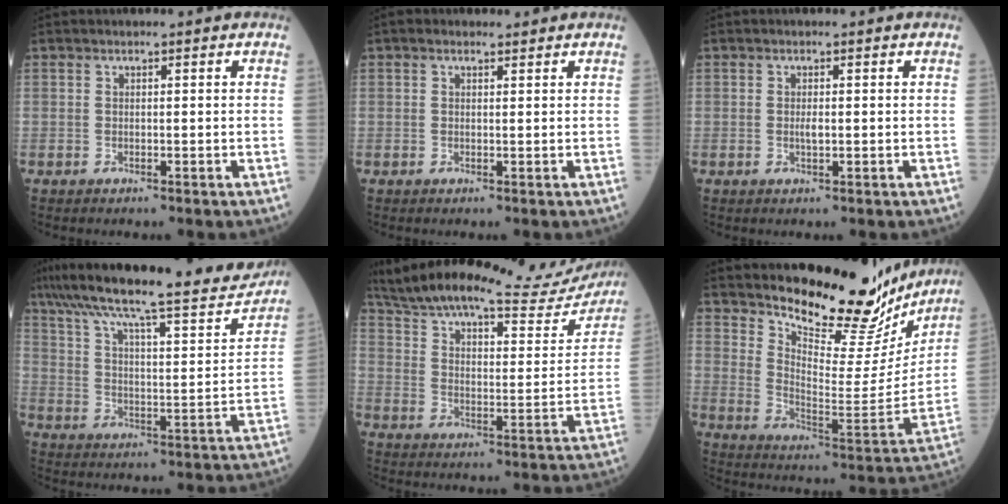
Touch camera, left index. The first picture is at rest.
{"total": 1.1, "force": [0.8, 0.6, 0.6], "torque": [-0.019, 0.008, 0.011]}
{"total": 1.2, "force": [-0.1, 0.3, 1.2], "torque": [-0.026, -0.002, 0.000]}
{"total": 24.5, "force": [21.1, 2.9, 12.2], "torque": [-0.211, -0.010, 0.304]}
{"total": 28.9, "force": [26.4, 4.9, 10.7], "torque": [-0.193, -0.047, 0.352]}
{"total": 19.7, "force": [17.6, 5.1, 7.4], "torque": [-0.103, -0.056, 0.244]}